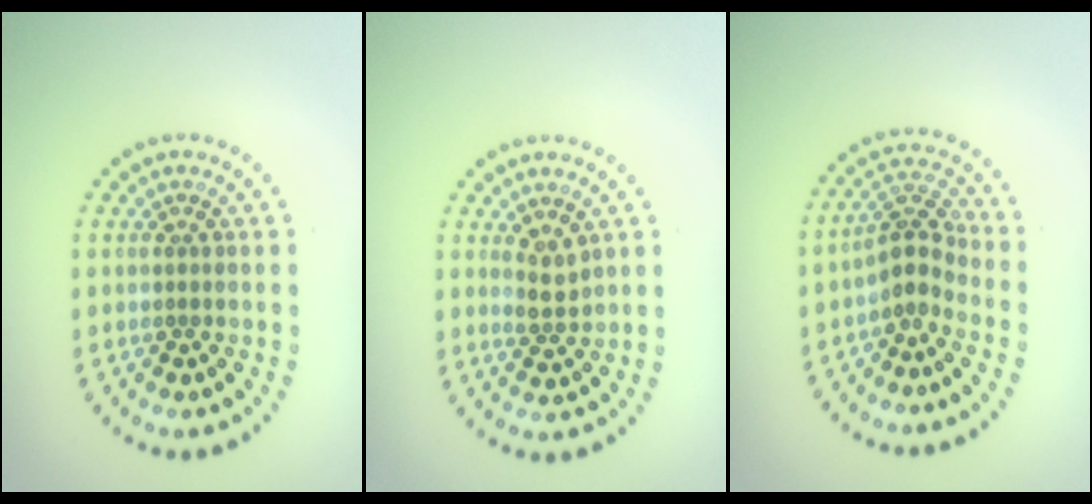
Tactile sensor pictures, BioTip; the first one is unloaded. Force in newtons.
{"total": 1.8, "press": 1.5, "slide": 0.9}
{"total": 2.8, "press": 2.4, "slide": 1.4}